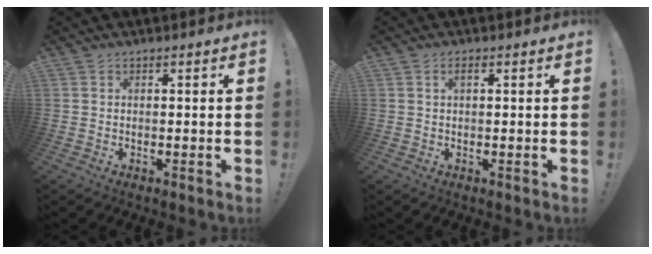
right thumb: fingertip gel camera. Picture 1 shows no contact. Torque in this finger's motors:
{"motor_torque": [0.42, 0.25, 0.22, -0.07, 0.00]}